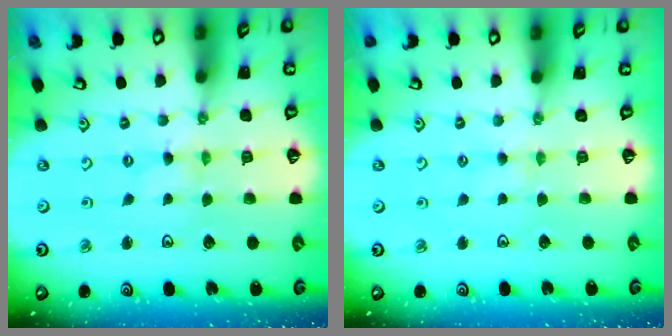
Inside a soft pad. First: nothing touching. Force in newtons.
{"total": 2.1, "press": 2.1, "slide": 0.3}